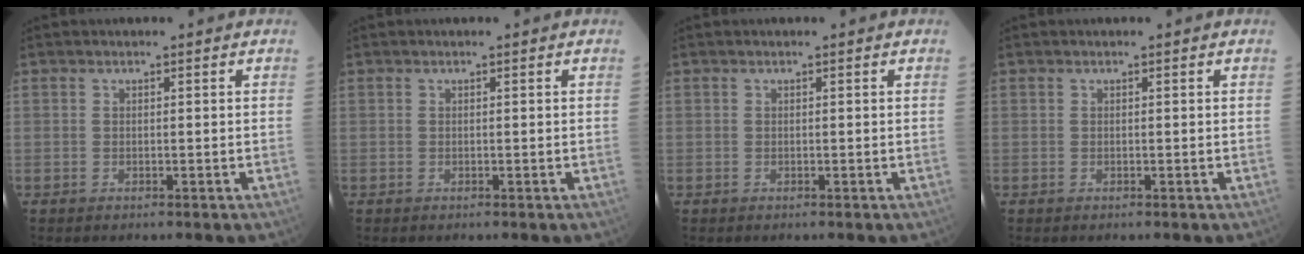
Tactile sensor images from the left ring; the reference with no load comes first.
{"total": 0.0}
{"total": 0.0}
{"total": 0.0}